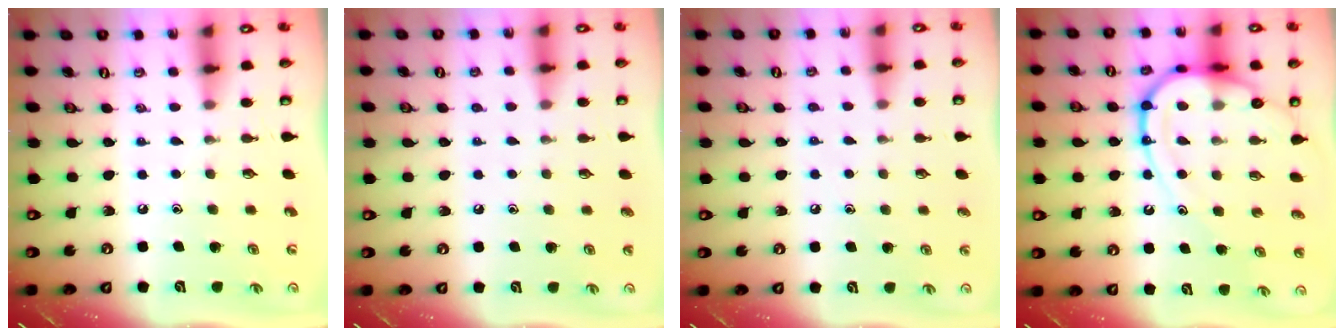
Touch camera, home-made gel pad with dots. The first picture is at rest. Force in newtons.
{"total": 2.0, "press": 2.0, "slide": 0.2}
{"total": 3.5, "press": 3.5, "slide": 0.4}
{"total": 15.2, "press": 15.2, "slide": 1.4}